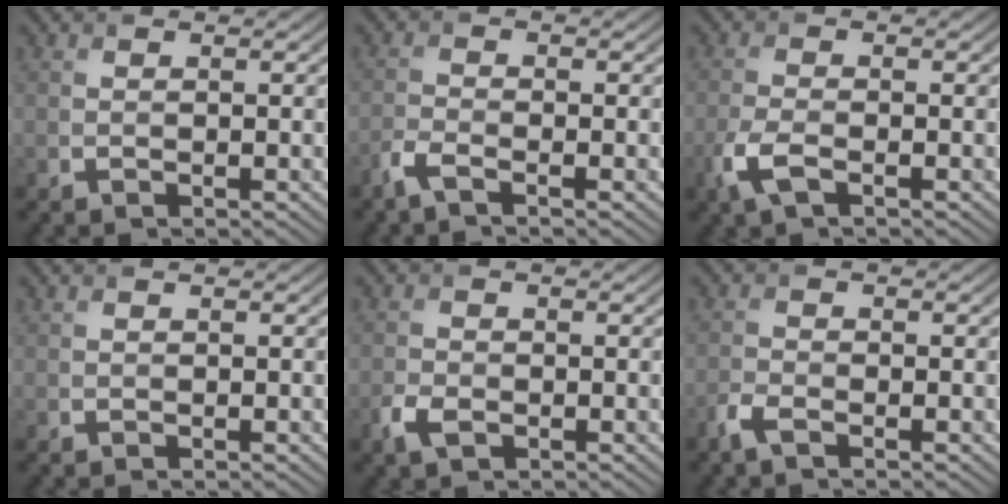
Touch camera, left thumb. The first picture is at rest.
{"total": 2.6, "force": [-1.9, 0.5, 1.7], "torque": [-0.040, -0.004, -0.049]}
{"total": 3.7, "force": [-1.9, 1.3, 2.8], "torque": [-0.075, -0.004, -0.045]}
{"total": 0.0}
{"total": 2.6, "force": [-1.3, 1.5, 1.6], "torque": [-0.041, -0.005, -0.031]}
{"total": 2.2, "force": [-1.6, 0.6, 1.4], "torque": [-0.038, -0.004, -0.041]}